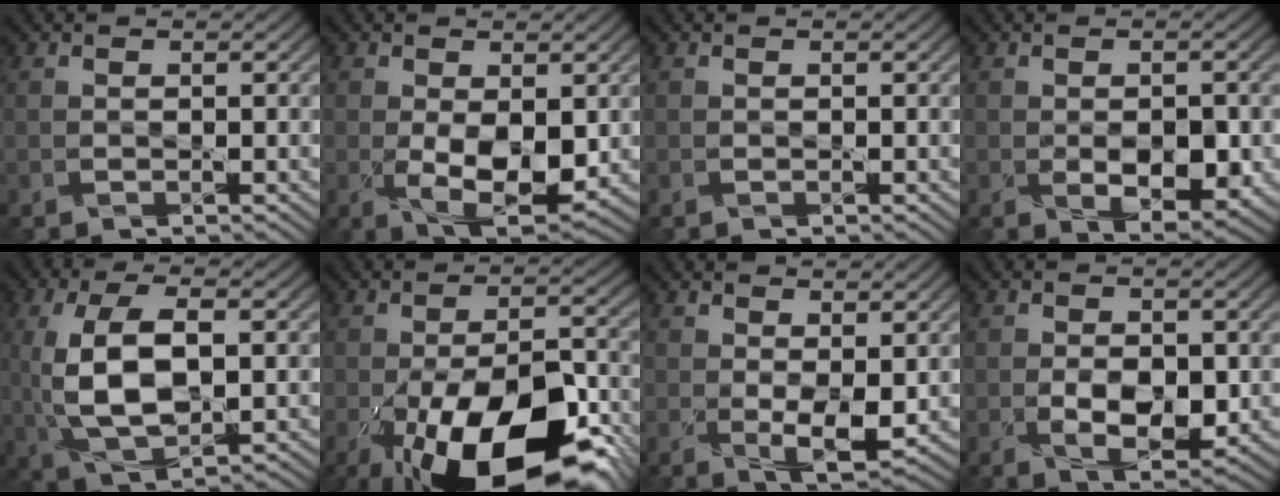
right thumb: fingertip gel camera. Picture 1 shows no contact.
{"total": 6.9, "force": [-0.6, 3.7, 5.8], "torque": [-0.120, -0.020, 0.000]}
{"total": 0.0}
{"total": 4.9, "force": [-0.9, 2.9, 3.9], "torque": [-0.066, -0.016, -0.008]}
{"total": 10.2, "force": [0.6, 4.8, 8.9], "torque": [-0.192, 0.004, 0.011]}
{"total": 18.7, "force": [-8.8, 8.2, 14.4], "torque": [-0.240, -0.021, -0.137]}
{"total": 3.6, "force": [0.5, 1.5, 3.2], "torque": [-0.068, -0.014, 0.015]}
{"total": 5.2, "force": [-0.8, 3.0, 4.2], "torque": [-0.074, -0.012, -0.010]}